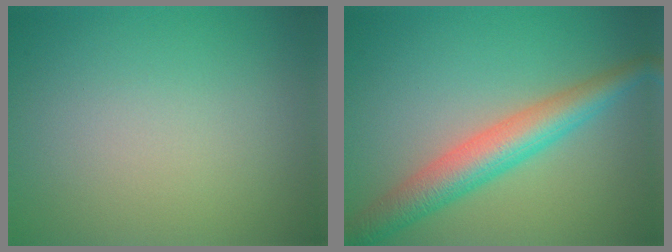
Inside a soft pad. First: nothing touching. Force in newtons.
{"total": 5.5, "press": 5.5, "slide": 0.1}